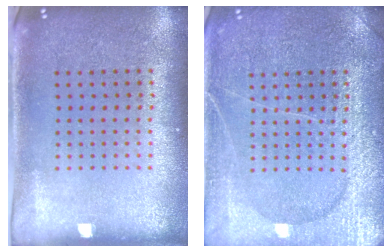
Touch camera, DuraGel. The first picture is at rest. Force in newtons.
{"total": 5.5, "press": 5.5, "slide": 0.7}